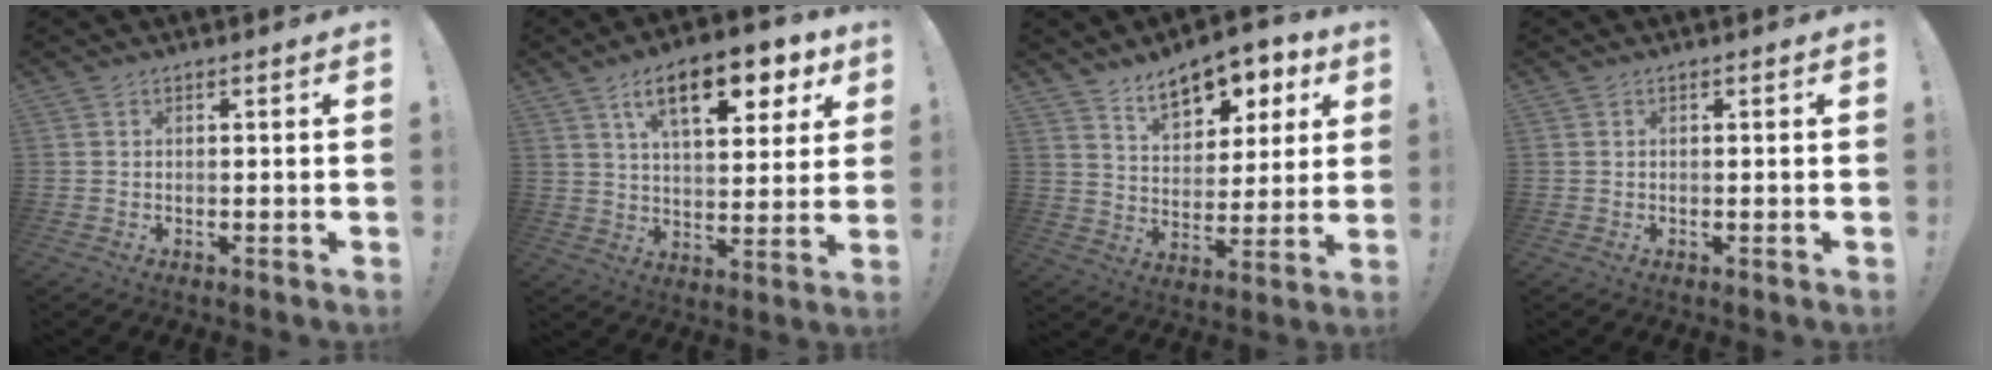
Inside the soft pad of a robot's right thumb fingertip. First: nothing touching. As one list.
[{"total": 16.9, "force": [8.5, 7.2, 12.7], "torque": [-0.183, -0.036, 0.135]}, {"total": 12.2, "force": [8.4, 6.7, 5.9], "torque": [-0.074, -0.059, 0.149]}, {"total": 0.0}]